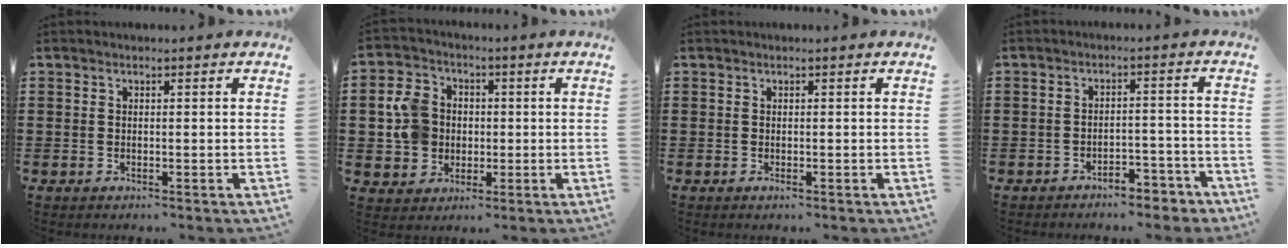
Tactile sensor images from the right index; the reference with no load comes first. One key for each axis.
{"total": 7.3, "fx": 0.3, "fy": 6.6, "fz": 3.0, "tx": -0.086, "ty": 0.020, "tz": 0.006}
{"total": 0.0}
{"total": 3.8, "fx": -3.7, "fy": 0.6, "fz": 0.9, "tx": -0.017, "ty": 0.007, "tz": -0.075}